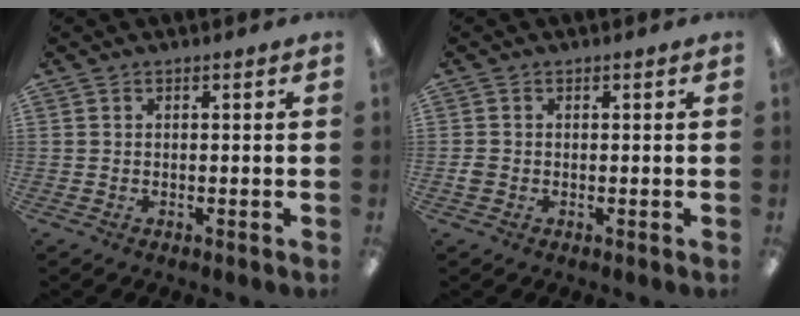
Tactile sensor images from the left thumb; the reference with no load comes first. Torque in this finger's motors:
{"motor_torque": [-0.01, 0.03, 0.23, -0.08, 0.00]}